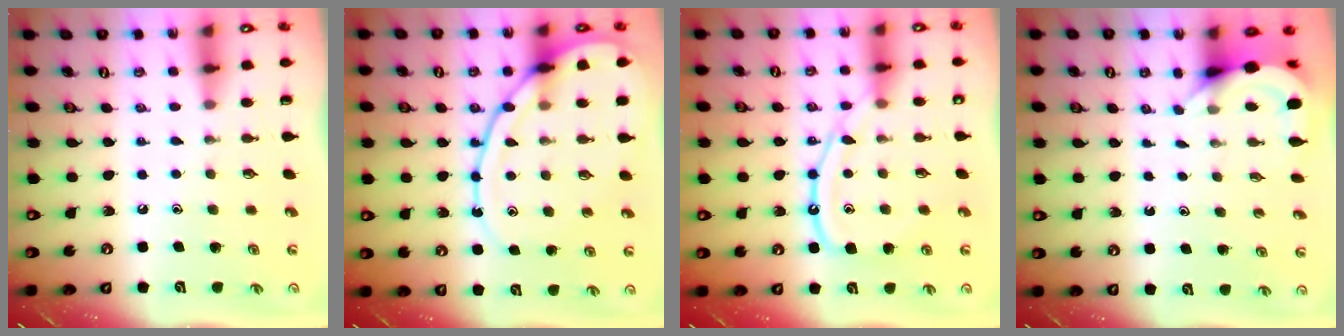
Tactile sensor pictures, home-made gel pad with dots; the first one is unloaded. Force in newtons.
{"total": 14.1, "press": 14.1, "slide": 1.1}
{"total": 11.4, "press": 11.3, "slide": 1.2}
{"total": 4.6, "press": 4.6, "slide": 0.2}